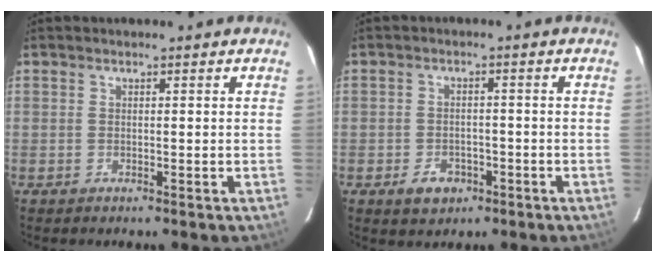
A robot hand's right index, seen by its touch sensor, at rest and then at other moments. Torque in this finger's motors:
{"motor_torque": [-0.01, -0.06, -0.14, -0.10]}